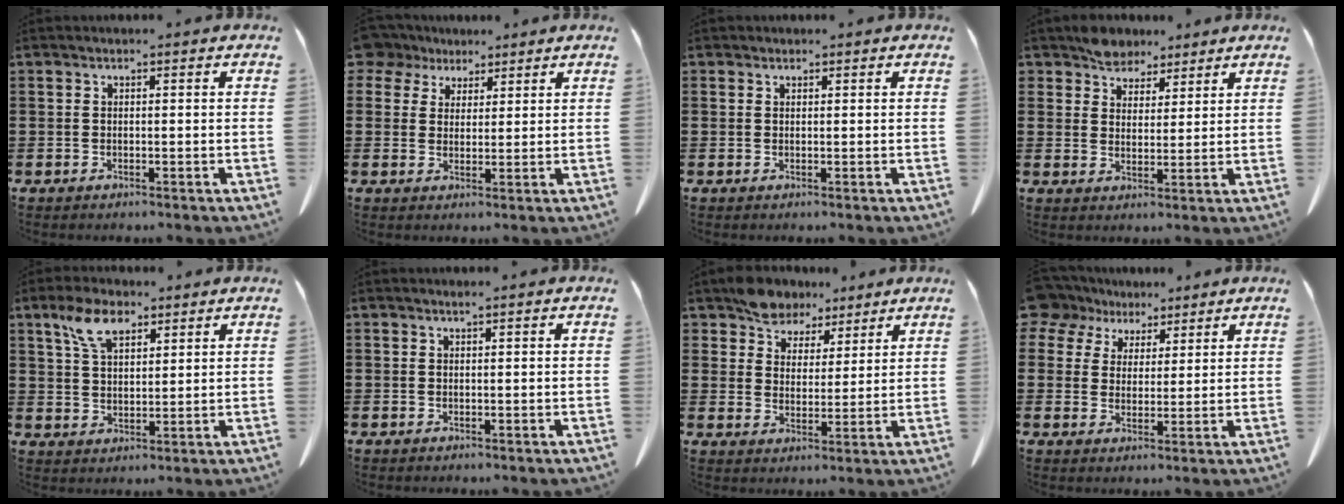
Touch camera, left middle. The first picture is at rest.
{"total": 4.8, "force": [3.5, 3.1, 1.0], "torque": [-0.035, 0.000, 0.066]}
{"total": 0.6, "force": [0.5, 0.3, 0.1], "torque": [-0.003, 0.000, 0.011]}
{"total": 4.8, "force": [4.3, 2.1, 0.3], "torque": [-0.023, -0.003, 0.083]}
{"total": 7.0, "force": [4.3, 3.3, 4.5], "torque": [-0.102, 0.009, 0.080]}
{"total": 0.5, "force": [0.4, -0.1, 0.4], "torque": [-0.007, -0.004, 0.009]}
{"total": 6.5, "force": [5.6, 3.2, 0.9], "torque": [-0.045, -0.009, 0.108]}
{"total": 6.3, "force": [4.6, 4.2, 1.2], "torque": [-0.049, -0.008, 0.086]}